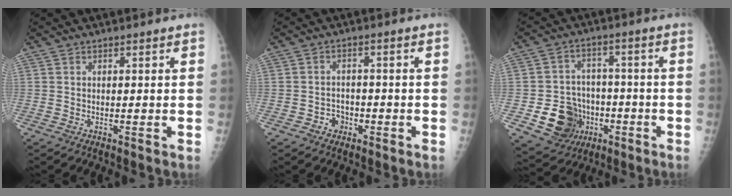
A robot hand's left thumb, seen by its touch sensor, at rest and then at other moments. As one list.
[{"total": 3.3, "force": [-1.8, 2.7, 0.6], "torque": [0.010, 0.019, -0.031]}, {"total": 12.9, "force": [-4.4, 10.9, 5.3], "torque": [-0.049, 0.026, -0.059]}]